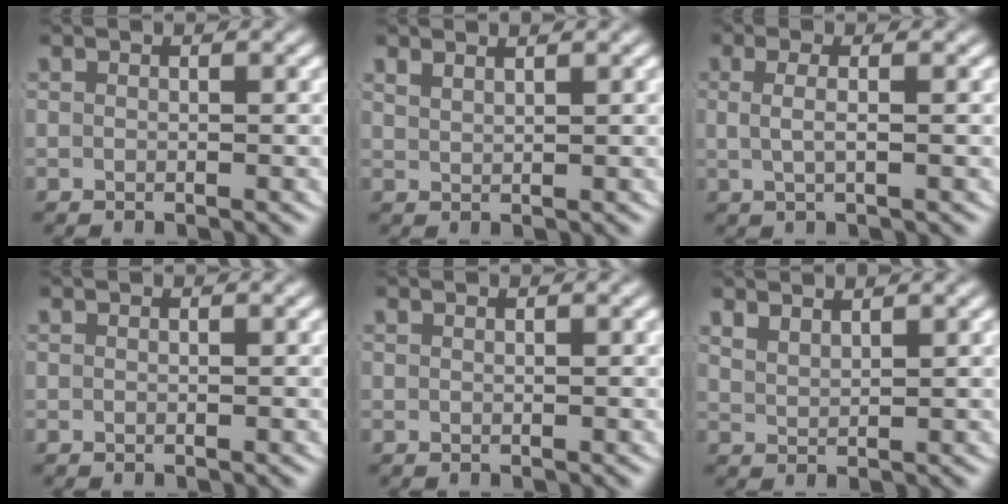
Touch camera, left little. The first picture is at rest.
{"total": 1.3, "force": [1.2, -0.4, 0.2], "torque": [-0.003, -0.005, 0.031]}
{"total": 2.4, "force": [0.3, 0.6, 2.3], "torque": [-0.043, -0.002, 0.009]}
{"total": 0.0}
{"total": 0.0}
{"total": 1.8, "force": [1.7, 0.2, 0.4], "torque": [-0.012, -0.008, 0.041]}